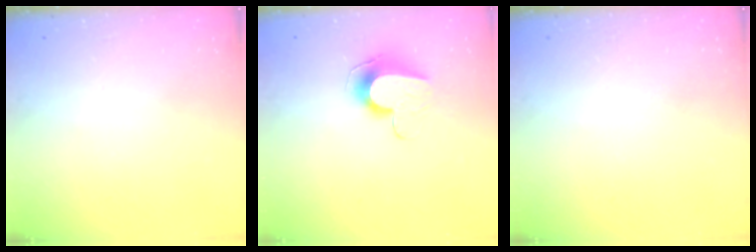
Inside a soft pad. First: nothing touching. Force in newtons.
{"total": 9.6, "press": 9.6, "slide": 0.1}
{"total": 0.0}